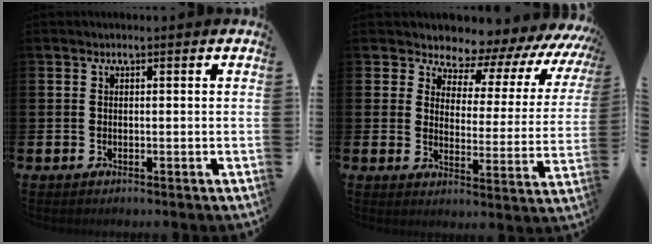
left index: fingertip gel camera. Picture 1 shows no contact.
{"total": 5.9, "force": [5.4, 2.5, 0.5], "torque": [-0.028, -0.062, 0.084]}